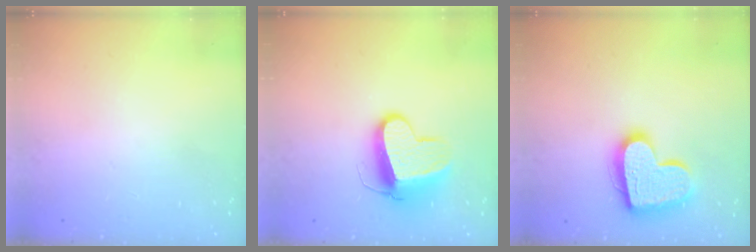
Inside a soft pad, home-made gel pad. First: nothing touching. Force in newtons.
{"total": 10.9, "press": 10.8, "slide": 1.3}
{"total": 16.7, "press": 16.7, "slide": 1.1}